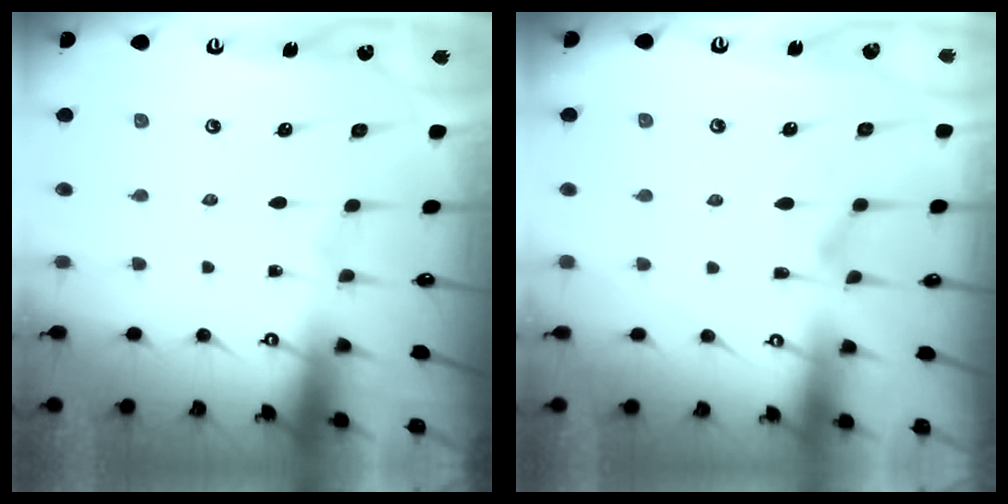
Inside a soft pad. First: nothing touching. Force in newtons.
{"total": 4.4, "press": 4.2, "slide": 1.2}